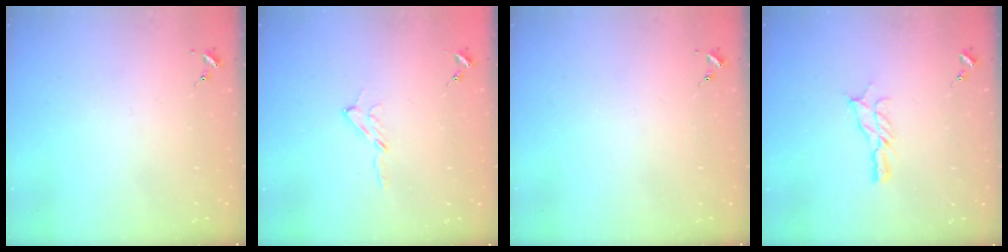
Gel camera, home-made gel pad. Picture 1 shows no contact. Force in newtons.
{"total": 5.3, "press": 5.3, "slide": 0.7}
{"total": 0.0}
{"total": 7.2, "press": 7.2, "slide": 0.1}